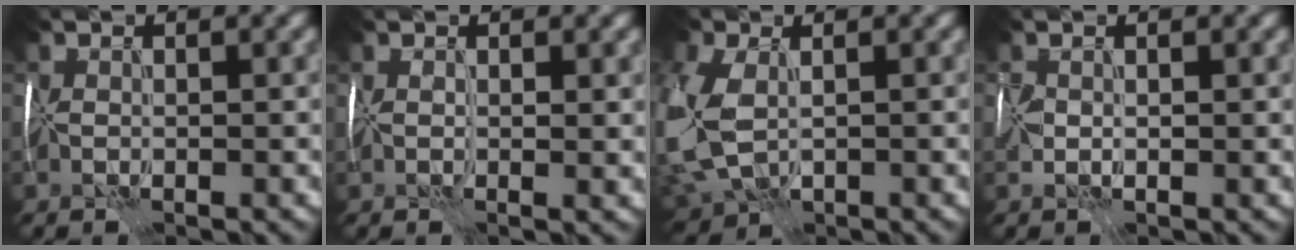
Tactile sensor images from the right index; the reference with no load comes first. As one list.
[{"total": 1.6, "force": [0.4, 0.5, 1.5], "torque": [-0.023, -0.005, 0.009]}, {"total": 9.7, "force": [-1.1, 6.1, 7.6], "torque": [-0.210, -0.024, -0.006]}, {"total": 1.7, "force": [0.1, 0.8, 1.4], "torque": [-0.041, -0.003, 0.004]}]